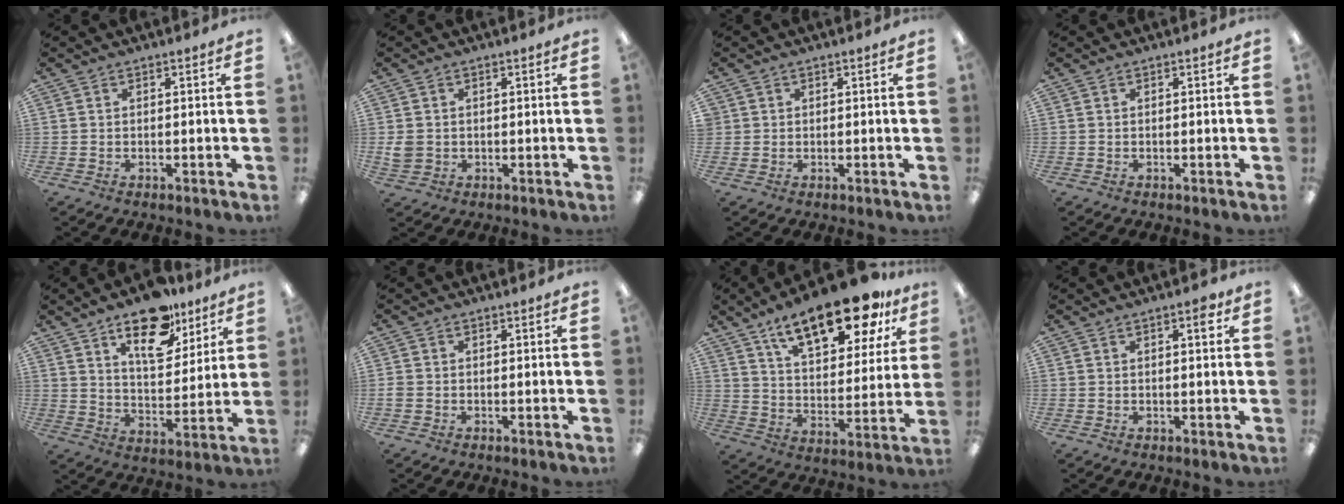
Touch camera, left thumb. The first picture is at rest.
{"total": 3.0, "force": [0.0, 2.8, 1.1], "torque": [-0.010, 0.001, 0.000]}
{"total": 1.1, "force": [0.3, 1.0, -0.4], "torque": [0.008, 0.001, 0.006]}
{"total": 0.0}
{"total": 16.8, "force": [11.0, 8.2, 9.7], "torque": [-0.128, -0.060, 0.185]}
{"total": 1.0, "force": [-0.5, 0.9, 0.3], "torque": [-0.003, 0.001, -0.008]}
{"total": 20.7, "force": [13.7, 8.4, 13.0], "torque": [-0.200, -0.070, 0.226]}
{"total": 2.5, "force": [1.3, 0.8, 2.0], "torque": [-0.025, -0.001, 0.018]}